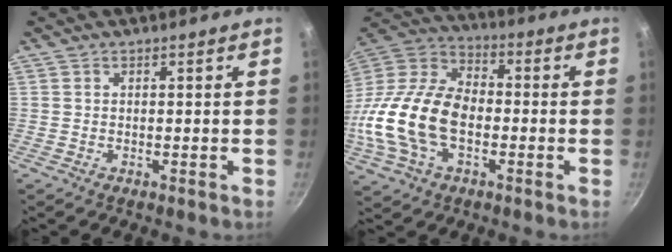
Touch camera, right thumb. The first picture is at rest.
{"total": 21.6, "force": [-3.7, 13.6, 16.4], "torque": [-0.310, 0.036, -0.080]}